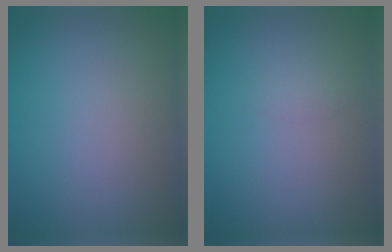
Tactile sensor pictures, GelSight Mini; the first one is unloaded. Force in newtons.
{"total": 0.8, "press": 0.7, "slide": 0.1}